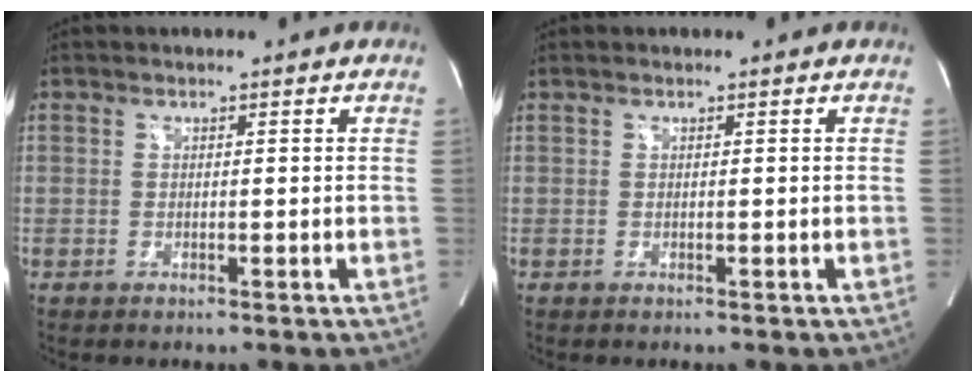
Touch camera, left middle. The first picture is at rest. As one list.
[{"total": 0.0}]